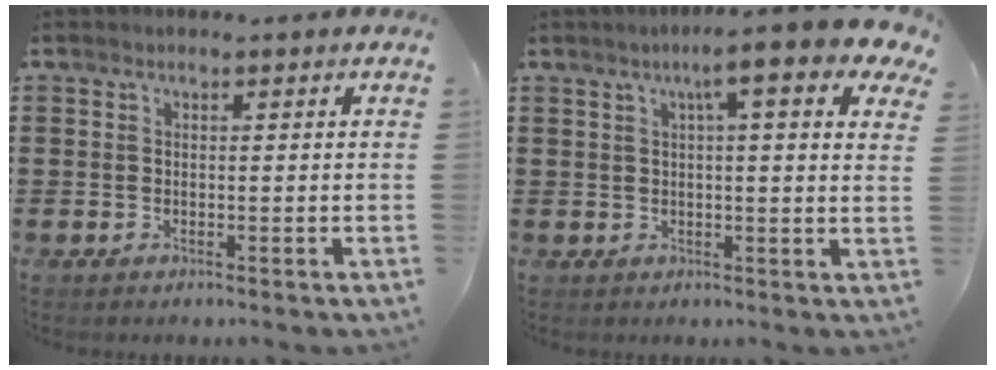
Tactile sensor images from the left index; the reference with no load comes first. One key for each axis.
{"total": 8.1, "fx": 4.7, "fy": 0.6, "fz": 6.5, "tx": -0.114, "ty": -0.009, "tz": 0.074}